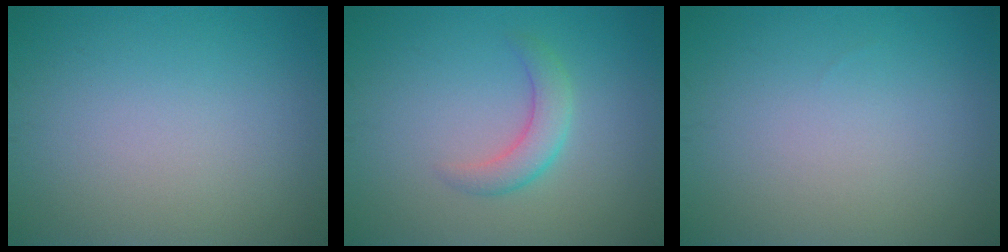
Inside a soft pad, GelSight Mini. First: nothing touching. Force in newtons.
{"total": 2.5, "press": 2.5, "slide": 0.1}
{"total": 0.0}